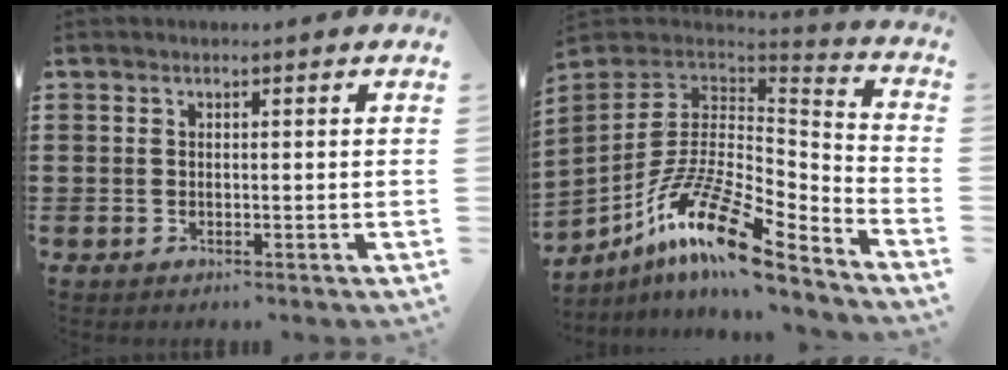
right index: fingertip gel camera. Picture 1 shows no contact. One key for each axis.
{"total": 16.3, "fx": -9.8, "fy": 4.9, "fz": 12.1, "tx": -0.249, "ty": 0.015, "tz": -0.182}